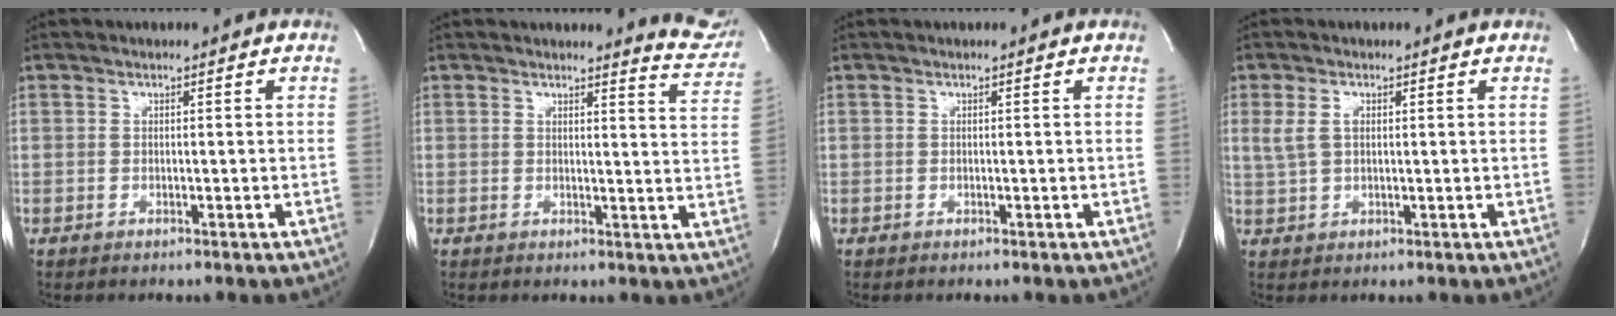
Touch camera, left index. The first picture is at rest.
{"total": 6.4, "force": [6.4, 0.4, 0.2], "torque": [0.006, -0.059, 0.045]}
{"total": 0.0}
{"total": 3.1, "force": [1.1, 1.5, 2.5], "torque": [-0.063, 0.013, 0.028]}